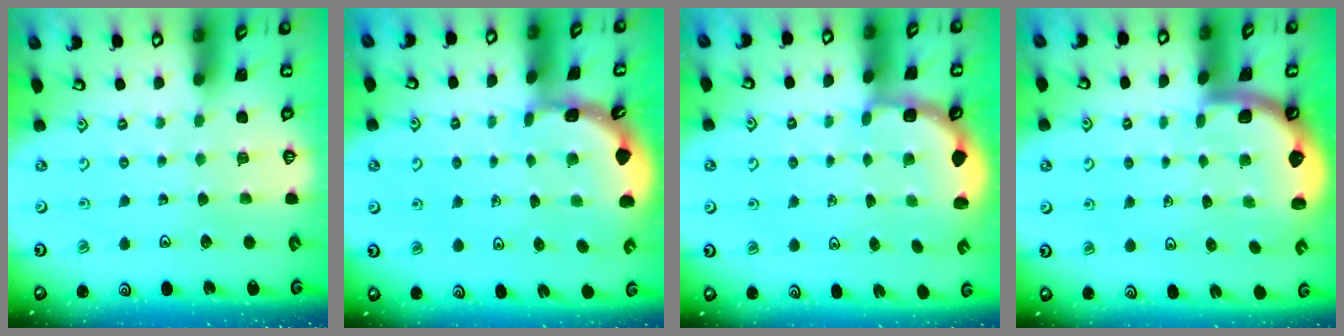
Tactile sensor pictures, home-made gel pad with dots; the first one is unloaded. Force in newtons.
{"total": 1.8, "press": 1.8, "slide": 0.1}
{"total": 2.9, "press": 2.5, "slide": 1.4}
{"total": 1.2, "press": 1.2, "slide": 0.1}